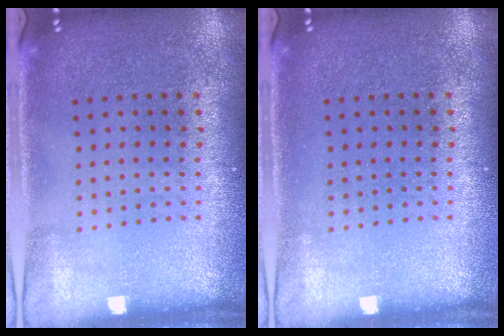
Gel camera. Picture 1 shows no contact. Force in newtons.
{"total": 0.0}